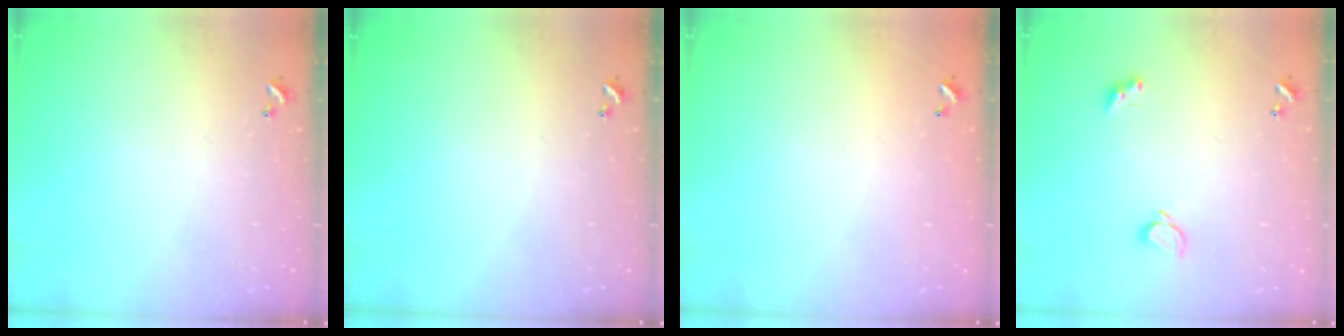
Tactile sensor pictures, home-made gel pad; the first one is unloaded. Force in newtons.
{"total": 0.0}
{"total": 2.9, "press": 2.9, "slide": 0.1}
{"total": 1.4, "press": 1.4, "slide": 0.3}